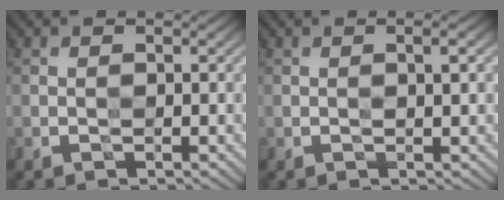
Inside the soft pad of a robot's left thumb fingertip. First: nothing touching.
{"total": 1.6, "force": [0.5, 0.1, 1.5], "torque": [-0.026, 0.003, 0.005]}